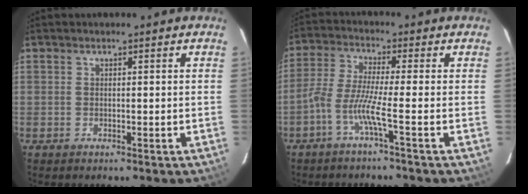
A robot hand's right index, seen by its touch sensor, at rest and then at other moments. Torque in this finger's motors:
{"motor_torque": [-0.03, -0.01, 0.04, 0.09]}